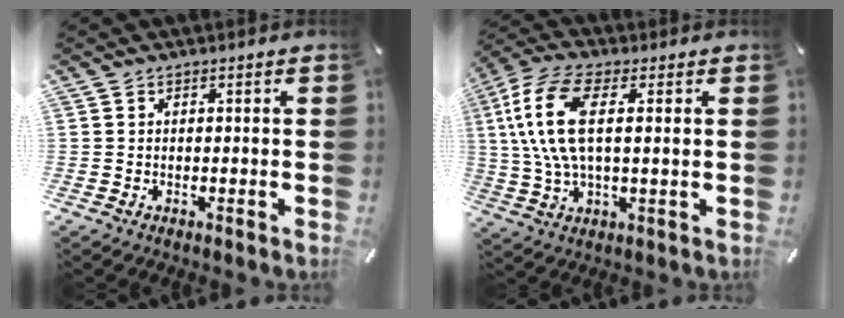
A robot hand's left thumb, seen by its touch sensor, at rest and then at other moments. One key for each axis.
{"total": 13.1, "fx": 2.9, "fy": 5.2, "fz": 11.6, "tx": -0.266, "ty": -0.010, "tz": 0.045}